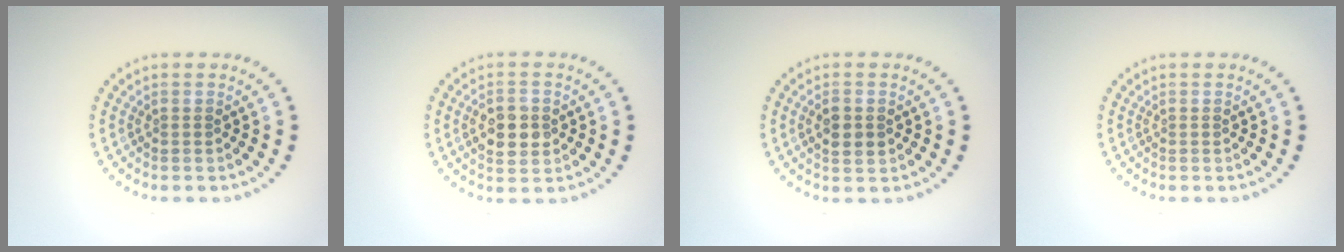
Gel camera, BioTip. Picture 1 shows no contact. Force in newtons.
{"total": 3.6, "press": 3.5, "slide": 0.2}
{"total": 2.0, "press": 2.0, "slide": 0.2}
{"total": 0.0}